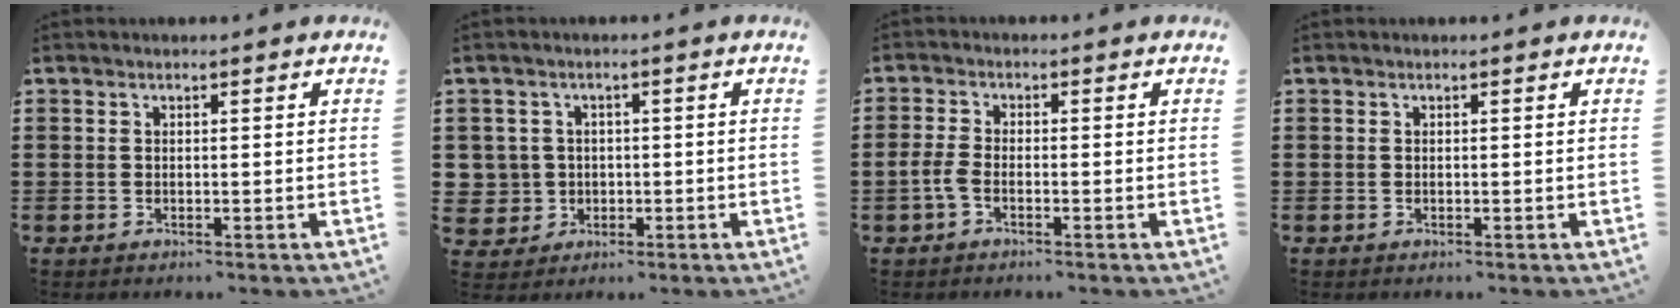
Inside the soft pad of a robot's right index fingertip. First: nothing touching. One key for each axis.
{"total": 3.8, "fx": -0.4, "fy": 3.8, "fz": 0.4, "tx": -0.033, "ty": 0.009, "tz": -0.012}
{"total": 2.6, "fx": -1.2, "fy": 0.9, "fz": 2.0, "tx": -0.051, "ty": -0.003, "tz": -0.027}
{"total": 0.0}